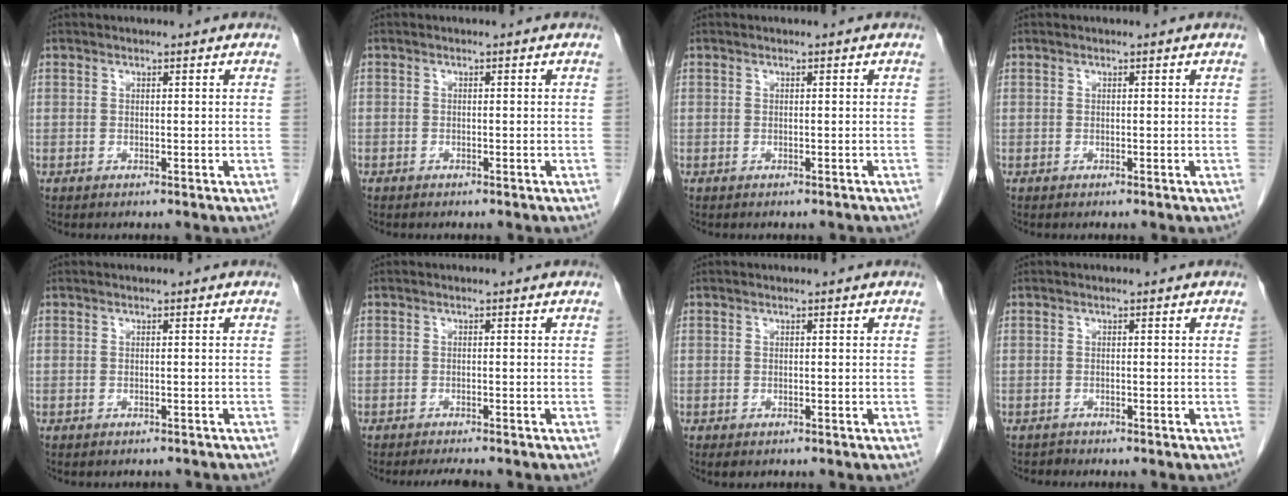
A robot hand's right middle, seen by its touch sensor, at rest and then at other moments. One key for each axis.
{"total": 0.6, "fx": -0.5, "fy": 0.4, "fz": 0.1, "tx": -0.005, "ty": 0.003, "tz": -0.009}
{"total": 2.1, "fx": -1.9, "fy": 0.6, "fz": 0.6, "tx": -0.015, "ty": -0.005, "tz": -0.022}
{"total": 0.0}
{"total": 1.8, "fx": -1.6, "fy": 0.7, "fz": 0.4, "tx": -0.010, "ty": -0.001, "tz": -0.019}
{"total": 3.0, "fx": -2.7, "fy": 0.2, "fz": 1.3, "tx": -0.021, "ty": -0.009, "tz": -0.037}
{"total": 1.2, "fx": -0.7, "fy": 0.7, "fz": 0.6, "tx": -0.008, "ty": 0.000, "tz": -0.004}
{"total": 0.5, "fx": -0.5, "fy": 0.1, "fz": -0.2, "tx": -0.002, "ty": -0.003, "tz": -0.010}